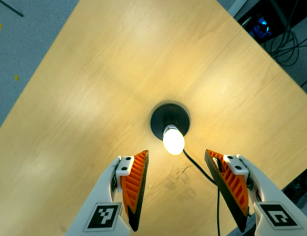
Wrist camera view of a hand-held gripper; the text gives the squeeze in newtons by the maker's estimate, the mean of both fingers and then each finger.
{"total": 0.0}